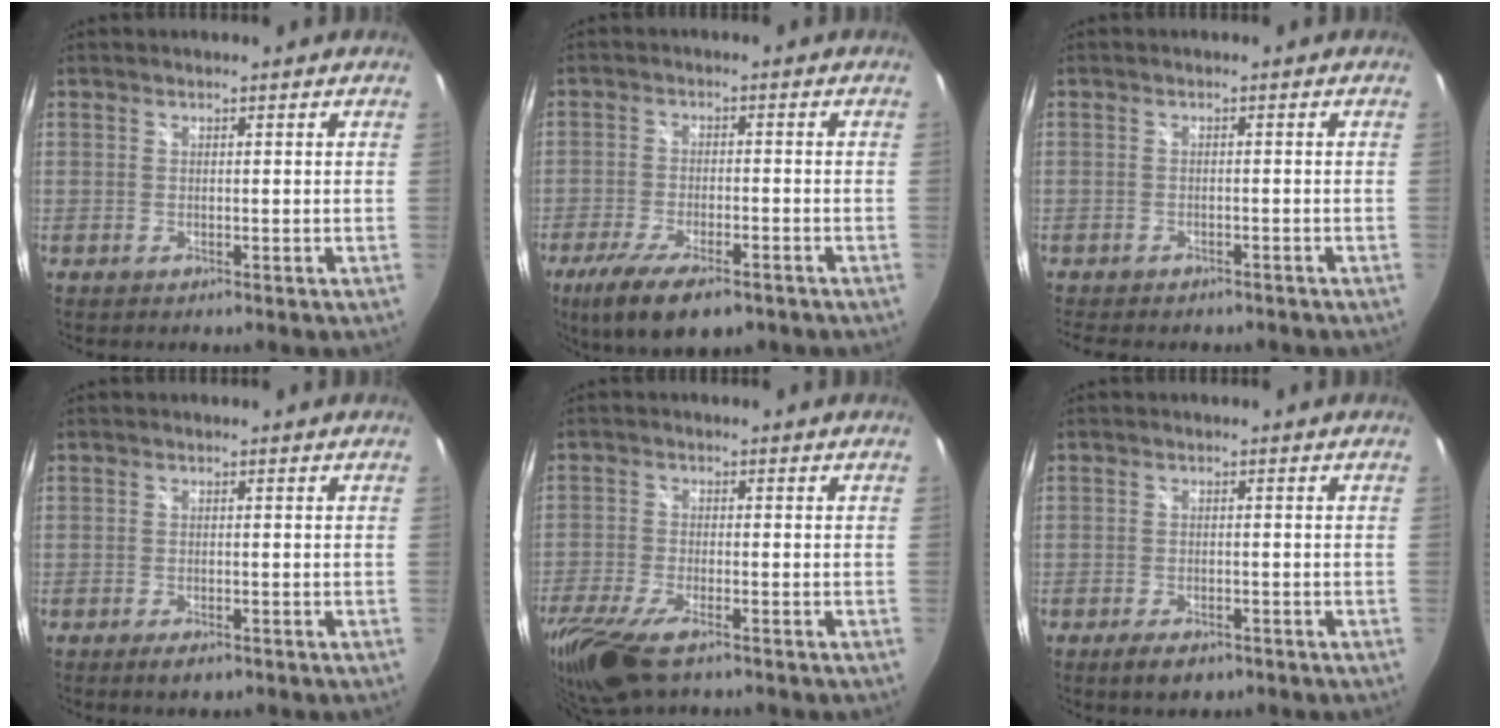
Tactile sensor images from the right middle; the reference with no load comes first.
{"total": 12.4, "force": [-8.3, 4.0, 8.3], "torque": [-0.179, -0.042, -0.139]}
{"total": 6.0, "force": [-5.0, 2.1, 2.4], "torque": [-0.056, -0.021, -0.071]}
{"total": 2.8, "force": [-1.8, 1.1, 1.8], "torque": [-0.036, -0.011, -0.029]}
{"total": 14.0, "force": [-9.4, 5.0, 9.1], "torque": [-0.220, -0.059, -0.173]}
{"total": 4.6, "force": [-3.0, 2.1, 2.7], "torque": [-0.060, -0.015, -0.049]}